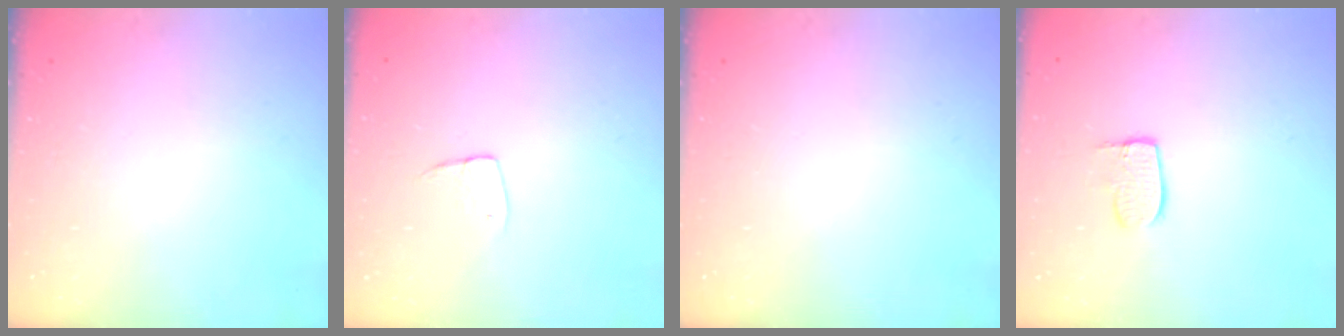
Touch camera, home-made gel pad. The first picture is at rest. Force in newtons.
{"total": 5.0, "press": 5.0, "slide": 0.3}
{"total": 0.0}
{"total": 6.8, "press": 6.8, "slide": 0.1}